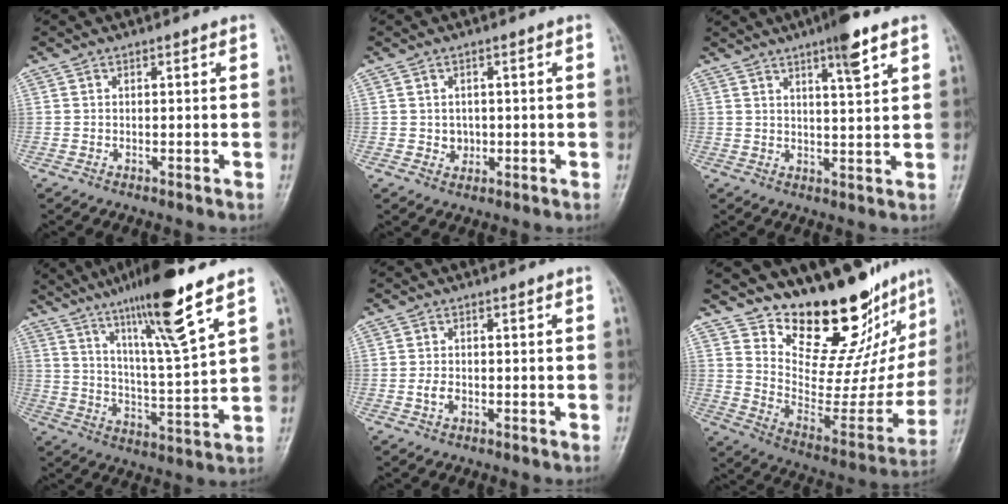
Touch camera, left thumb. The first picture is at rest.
{"total": 2.1, "force": [0.1, 1.9, 0.8], "torque": [-0.003, 0.000, 0.006]}
{"total": 6.8, "force": [4.2, 0.8, 5.2], "torque": [-0.080, -0.020, 0.066]}
{"total": 16.5, "force": [10.7, 0.8, 12.5], "torque": [-0.210, -0.054, 0.184]}
{"total": 2.0, "force": [-0.4, 1.4, 1.4], "torque": [-0.024, 0.001, -0.009]}
{"total": 22.0, "force": [17.8, 7.8, 10.1], "torque": [-0.090, -0.138, 0.271]}